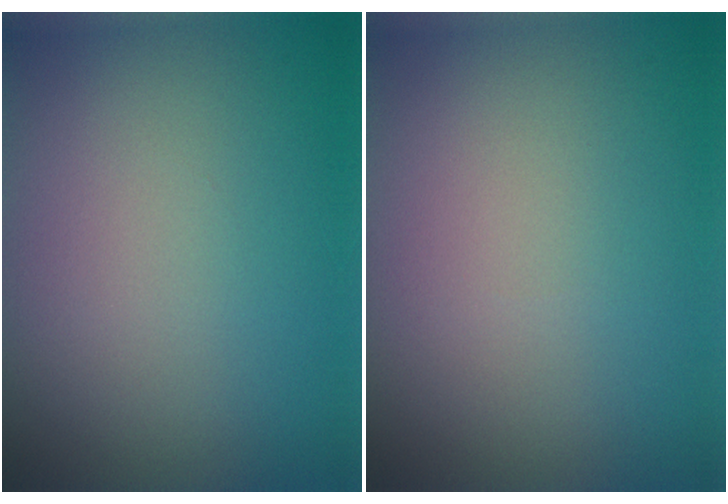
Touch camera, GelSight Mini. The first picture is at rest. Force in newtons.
{"total": 0.0}